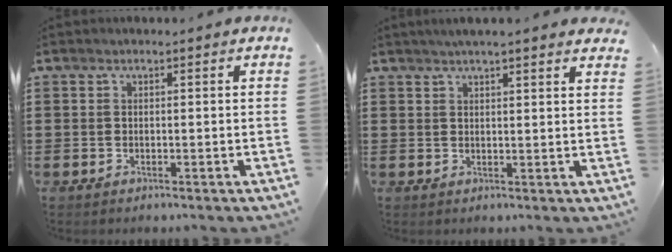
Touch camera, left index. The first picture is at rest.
{"total": 2.9, "force": [2.6, -0.1, 1.2], "torque": [-0.030, 0.000, 0.047]}